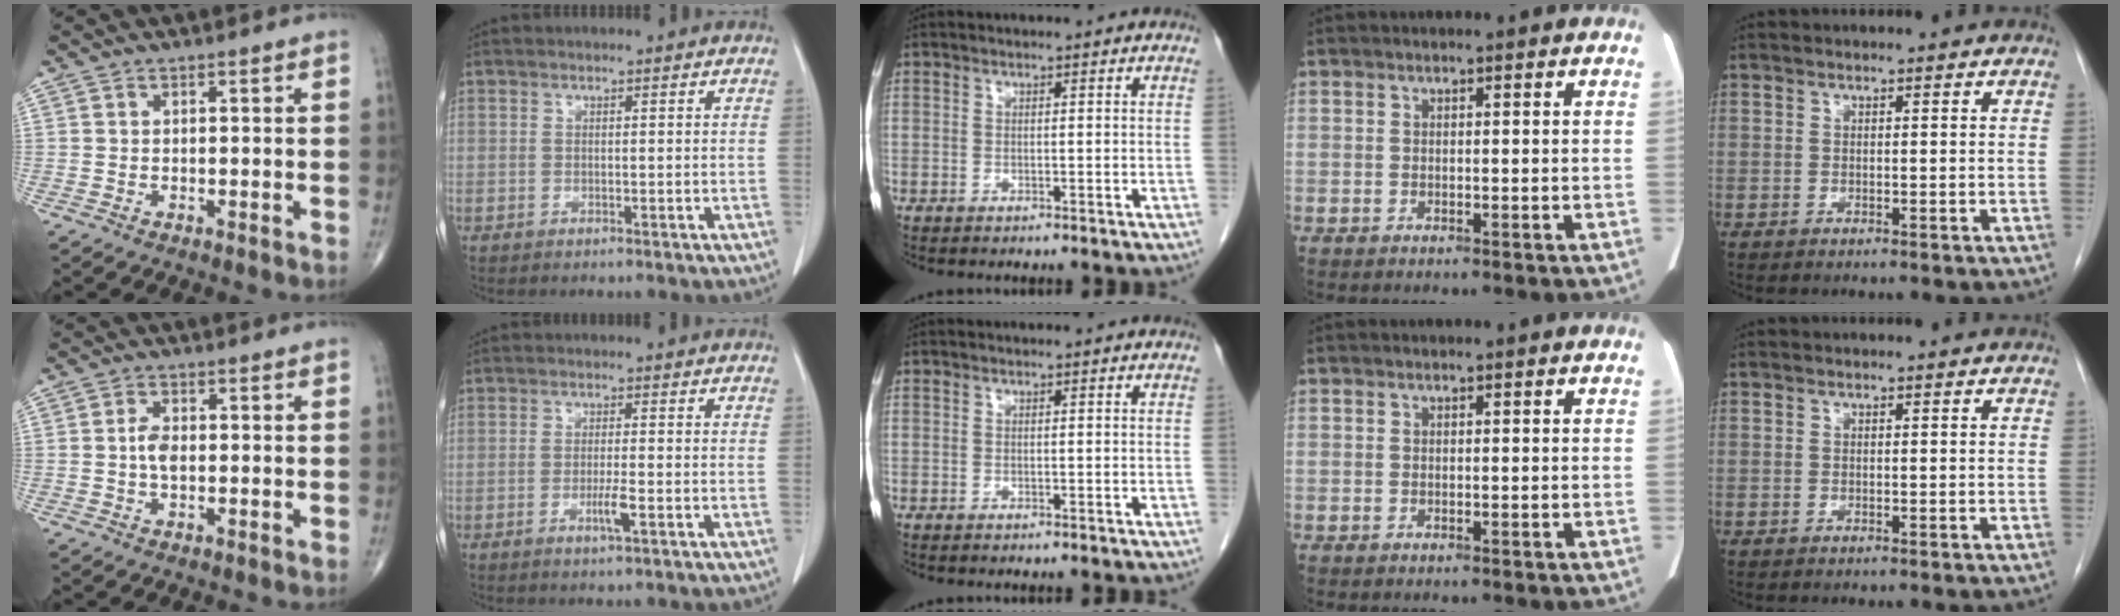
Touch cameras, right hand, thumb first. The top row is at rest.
{"thumb": {"total": 3.2, "force": [-0.2, 1.7, 2.7], "torque": [-0.052, 0.005, -0.008]}, "index": {"total": 2.6, "force": [-1.1, -0.1, 2.4], "torque": [-0.046, -0.004, -0.019]}}